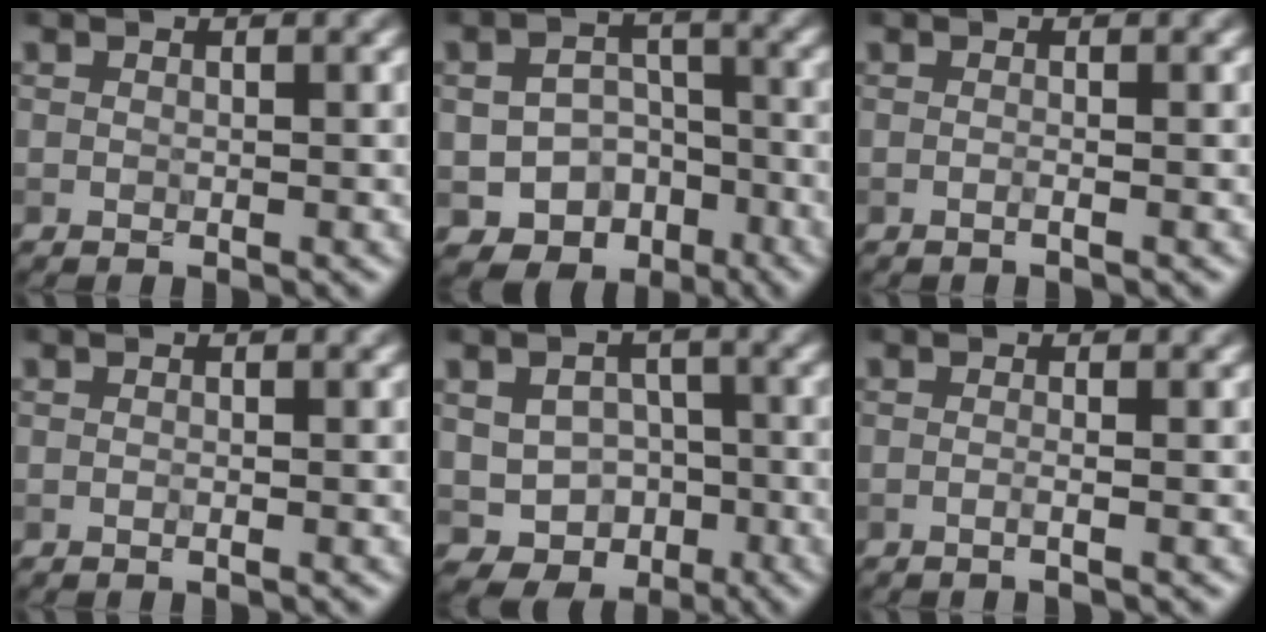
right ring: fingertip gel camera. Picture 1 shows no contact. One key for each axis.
{"total": 6.2, "fx": -3.4, "fy": 4.7, "fz": 2.3, "tx": -0.016, "ty": 0.002, "tz": -0.046}
{"total": 0.6, "fx": -0.2, "fy": 0.1, "fz": 0.6, "tx": -0.010, "ty": -0.007, "tz": -0.010}
{"total": 0.0}
{"total": 4.7, "fx": -1.2, "fy": 3.8, "fz": 2.4, "tx": -0.032, "ty": -0.002, "tz": -0.017}
{"total": 1.3, "fx": 0.0, "fy": 0.5, "fz": 1.2, "tx": -0.001, "ty": -0.012, "tz": -0.024}